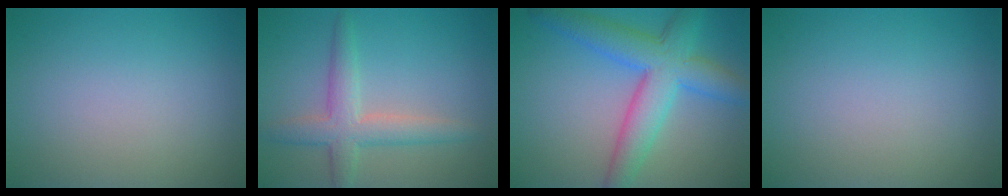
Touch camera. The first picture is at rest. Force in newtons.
{"total": 3.9, "press": 3.9, "slide": 0.1}
{"total": 7.0, "press": 7.0, "slide": 0.2}
{"total": 0.0}